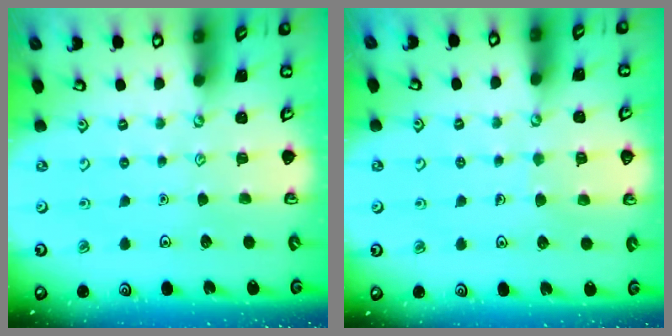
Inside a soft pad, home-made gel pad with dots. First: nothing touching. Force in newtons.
{"total": 4.7, "press": 4.7, "slide": 0.3}